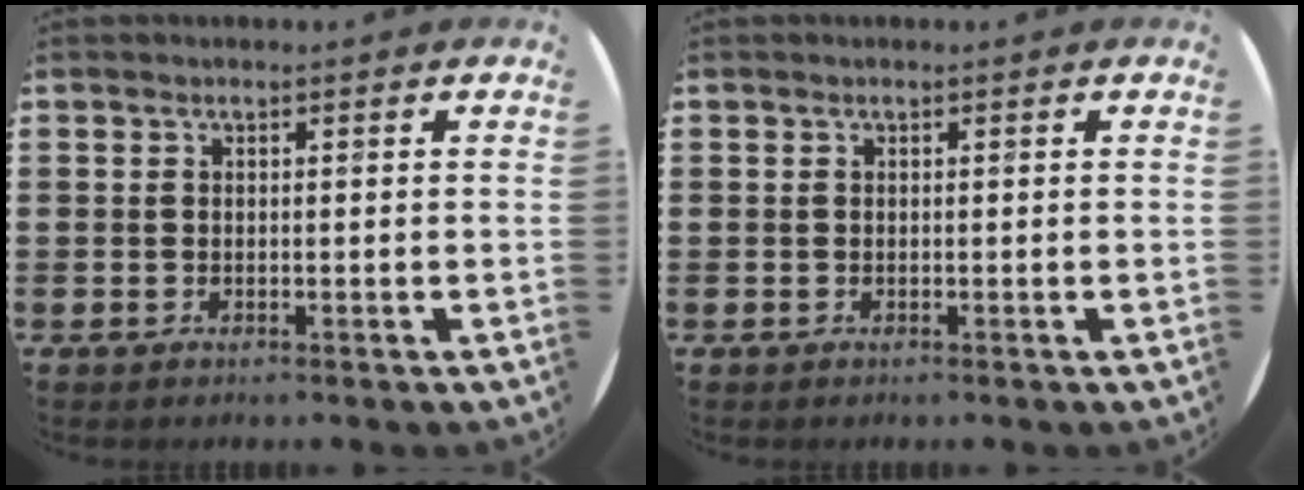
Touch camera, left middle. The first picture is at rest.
{"total": 0.0}